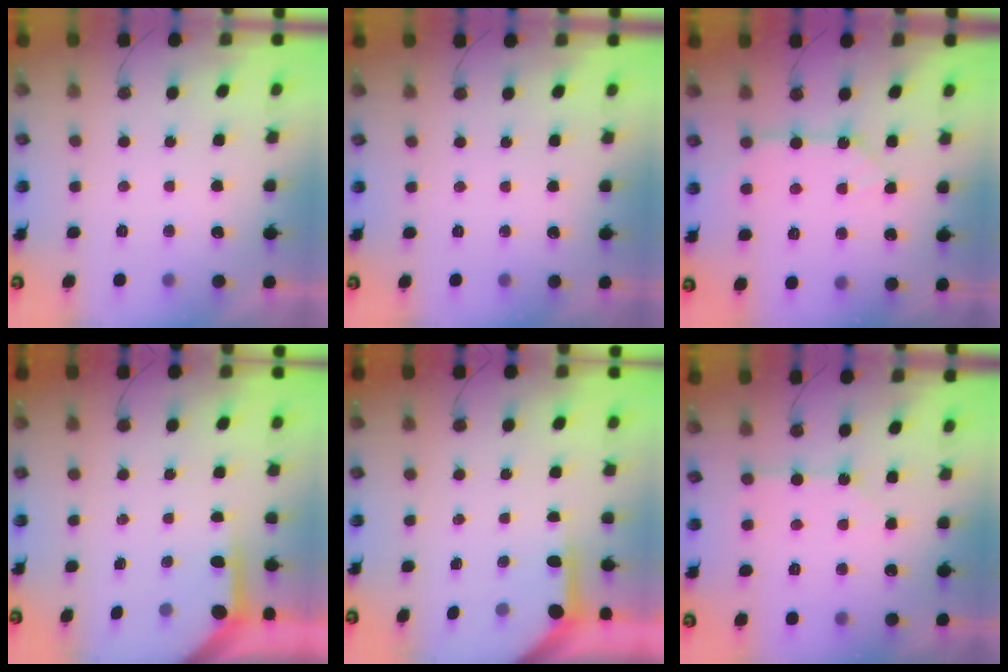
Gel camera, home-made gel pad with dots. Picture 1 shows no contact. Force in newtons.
{"total": 0.0}
{"total": 10.2, "press": 10.1, "slide": 1.1}
{"total": 3.9, "press": 3.9, "slide": 0.4}
{"total": 3.9, "press": 3.9, "slide": 0.3}
{"total": 1.8, "press": 1.8, "slide": 0.1}